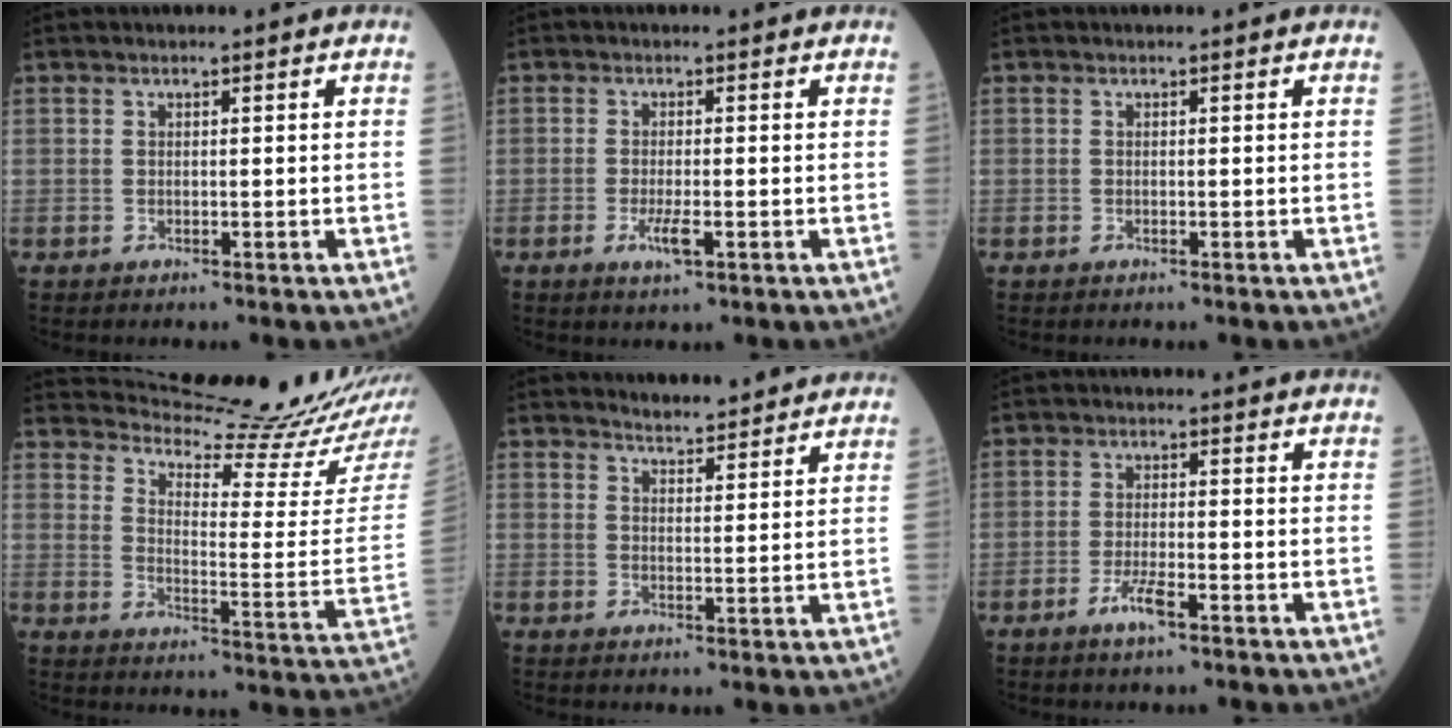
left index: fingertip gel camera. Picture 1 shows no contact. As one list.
[{"total": 2.7, "force": [-1.0, 0.5, 2.4], "torque": [-0.051, -0.005, -0.015]}, {"total": 0.0}, {"total": 18.7, "force": [18.1, -2.4, 4.1], "torque": [-0.079, -0.122, 0.241]}, {"total": 6.1, "force": [5.9, 0.9, 1.1], "torque": [-0.024, 0.010, 0.075]}, {"total": 3.5, "force": [-2.1, 0.5, 2.7], "torque": [-0.059, -0.003, -0.040]}]